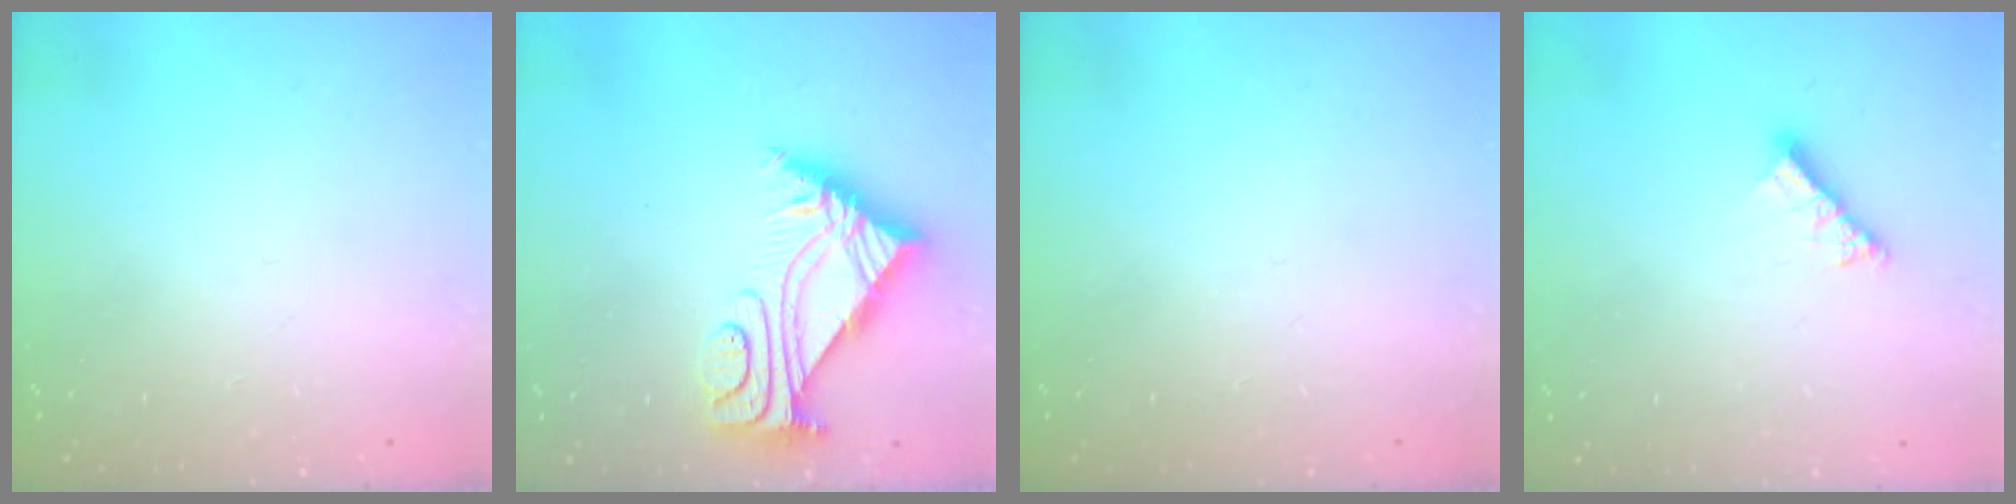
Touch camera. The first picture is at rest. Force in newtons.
{"total": 6.8, "press": 6.8, "slide": 0.5}
{"total": 0.0}
{"total": 6.0, "press": 6.0, "slide": 0.7}